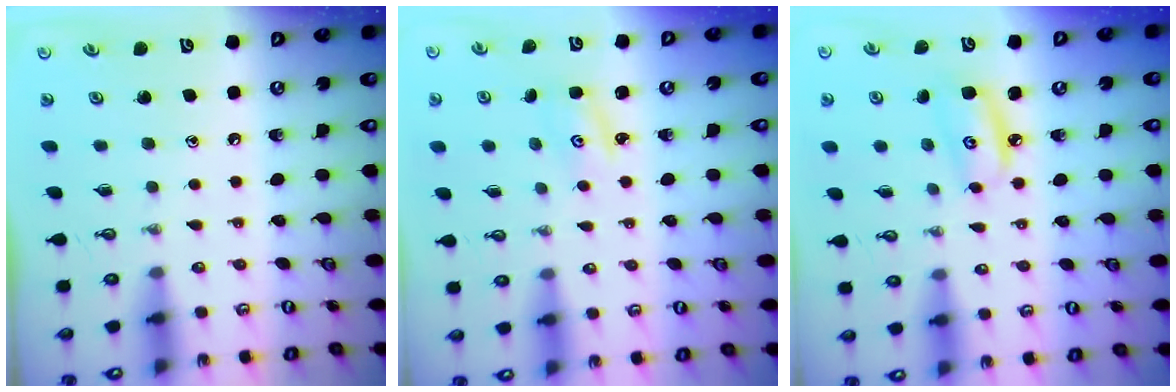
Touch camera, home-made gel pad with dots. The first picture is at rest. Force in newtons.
{"total": 1.8, "press": 1.8, "slide": 0.3}
{"total": 6.0, "press": 6.0, "slide": 0.5}